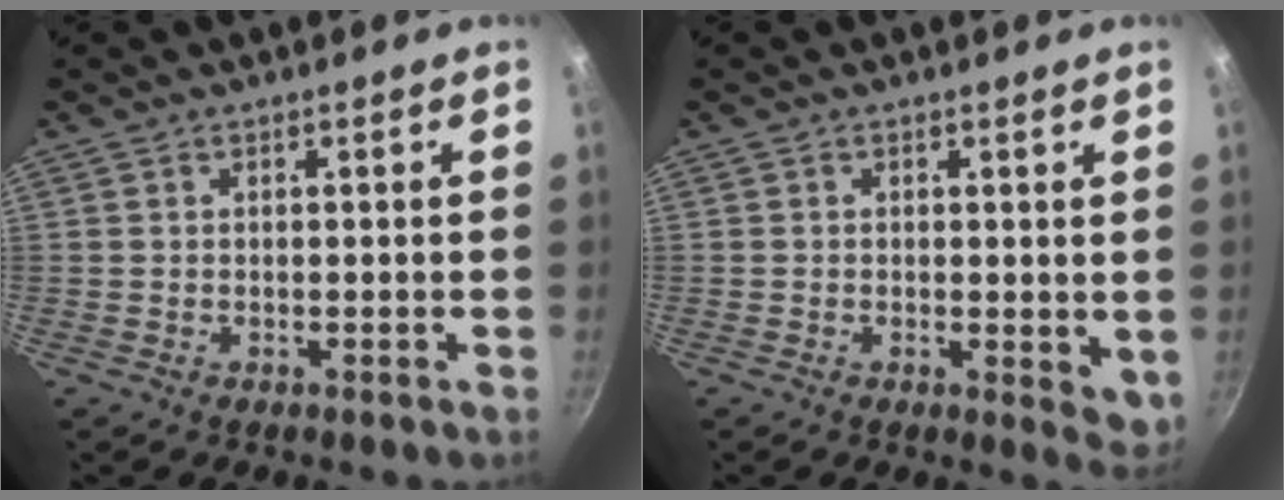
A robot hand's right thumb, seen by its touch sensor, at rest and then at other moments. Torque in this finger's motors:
{"motor_torque": [-0.49, 0.12, -0.13, -0.13, 0.00]}